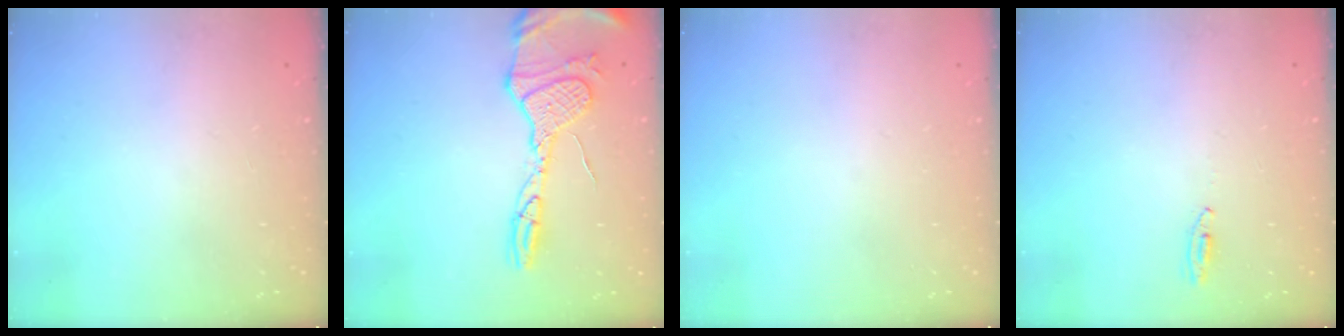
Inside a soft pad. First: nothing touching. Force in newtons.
{"total": 16.0, "press": 15.9, "slide": 1.6}
{"total": 16.0, "press": 1.9, "slide": 15.9}
{"total": 2.7, "press": 2.5, "slide": 1.0}